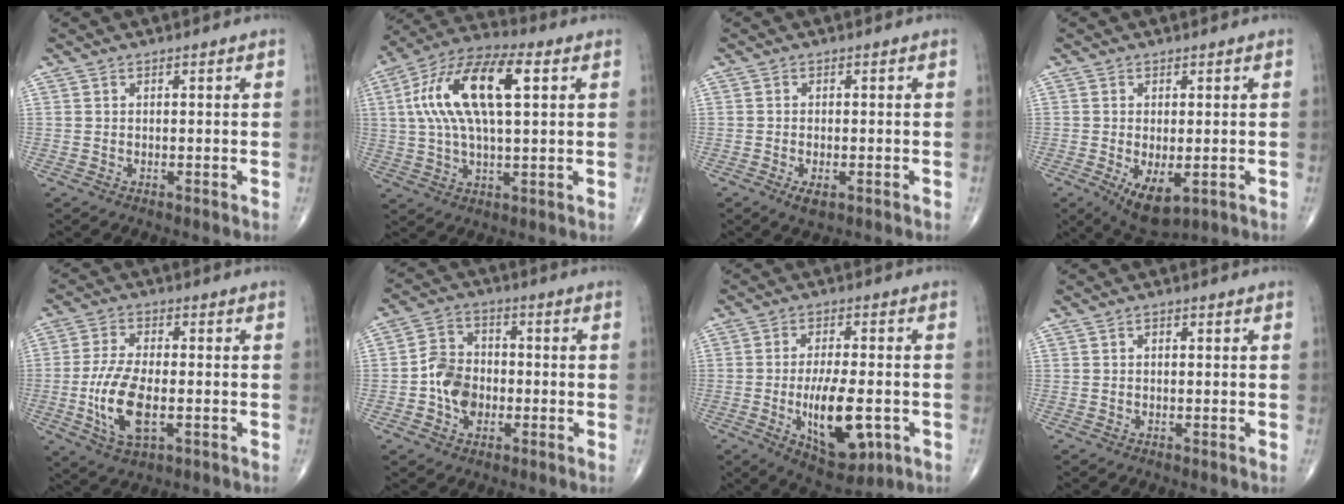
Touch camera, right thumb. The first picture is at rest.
{"total": 18.0, "force": [4.2, 7.3, 15.9], "torque": [-0.308, 0.023, 0.069]}
{"total": 2.5, "force": [-1.1, 1.1, 2.0], "torque": [-0.035, -0.001, -0.017]}
{"total": 6.9, "force": [-1.8, 3.2, 5.8], "torque": [-0.095, -0.018, -0.018]}
{"total": 11.2, "force": [-2.3, 5.1, 9.8], "torque": [-0.199, 0.002, -0.040]}
{"total": 8.6, "force": [-1.9, 6.6, 5.1], "torque": [-0.070, 0.023, -0.044]}
{"total": 13.1, "force": [-3.3, 5.5, 11.4], "torque": [-0.175, 0.001, -0.039]}
{"total": 0.9, "force": [0.1, 0.5, 0.7], "torque": [-0.009, 0.001, -0.001]}